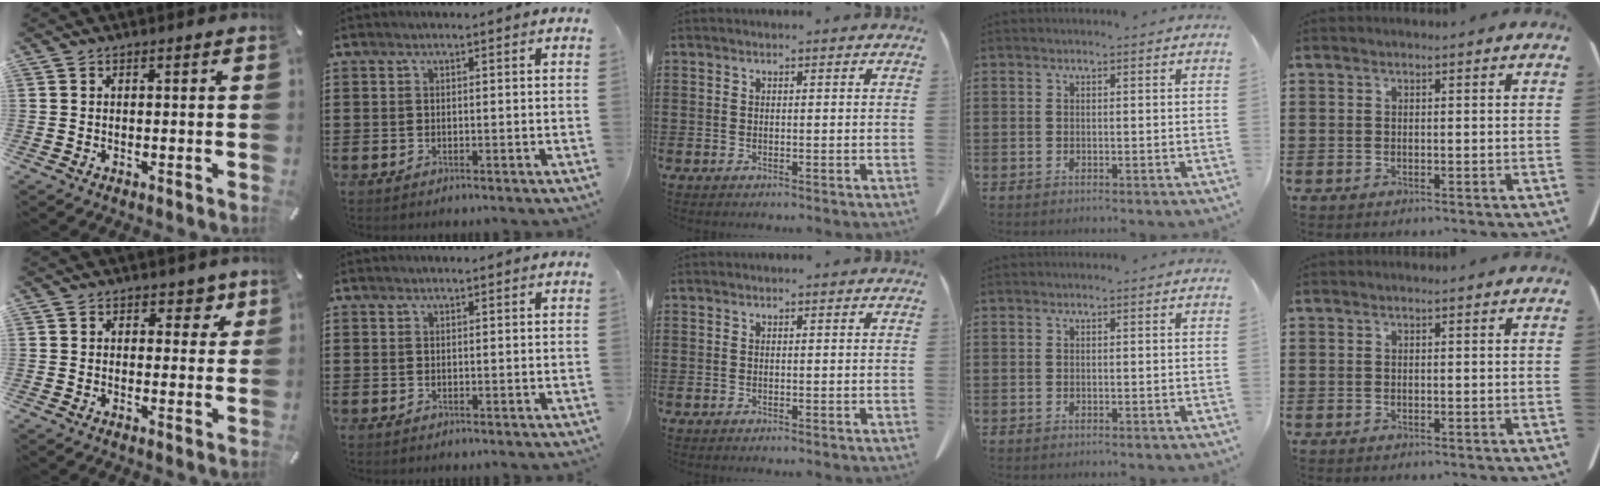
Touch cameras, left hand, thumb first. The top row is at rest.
{"thumb": {"total": 4.4, "force": [2.3, 3.1, 2.0], "torque": [0.001, -0.009, 0.031]}}